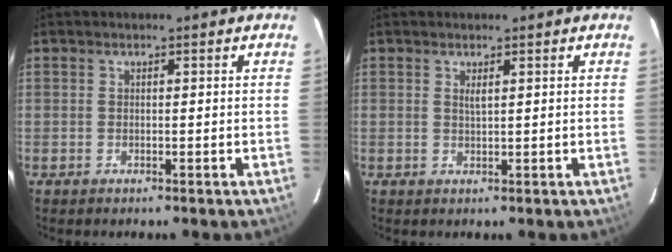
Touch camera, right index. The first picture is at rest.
{"total": 1.0, "force": [0.6, 0.1, 0.9], "torque": [-0.016, -0.001, 0.010]}